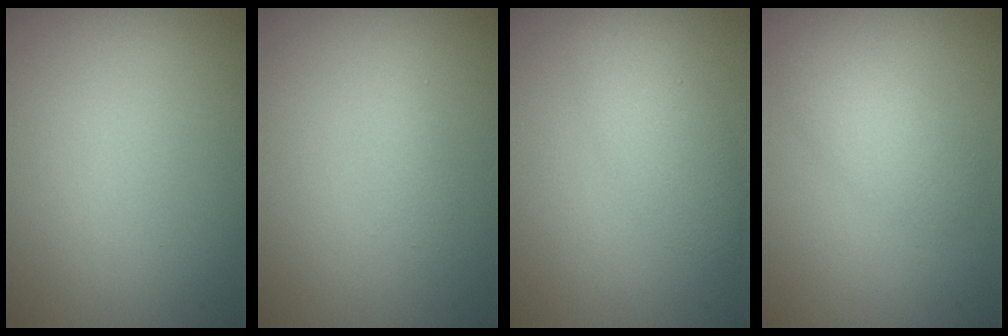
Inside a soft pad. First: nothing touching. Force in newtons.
{"total": 1.1, "press": 1.1, "slide": 0.1}
{"total": 3.2, "press": 3.2, "slide": 0.1}
{"total": 2.4, "press": 2.4, "slide": 0.1}